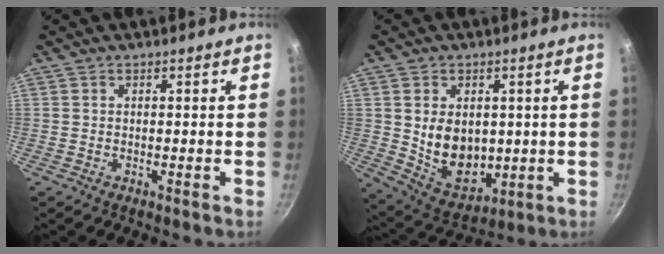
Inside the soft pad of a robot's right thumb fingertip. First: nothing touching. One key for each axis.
{"total": 11.9, "fx": 1.0, "fy": 8.7, "fz": 8.0, "tx": -0.102, "ty": -0.026, "tz": 0.043}